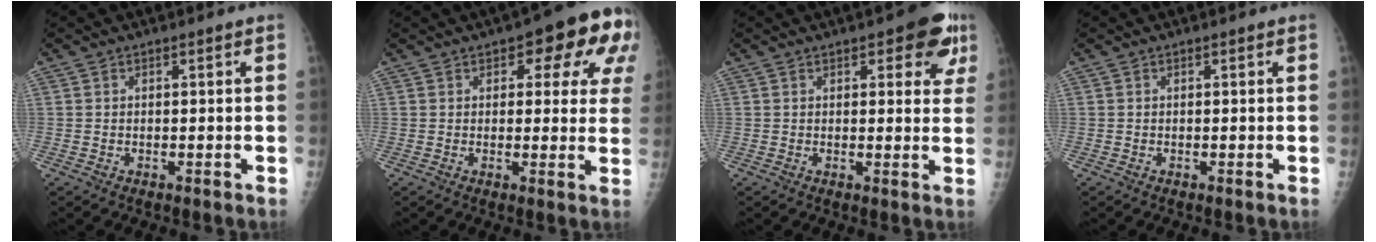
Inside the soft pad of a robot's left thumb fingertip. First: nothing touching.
{"total": 13.6, "force": [5.9, 6.1, 10.6], "torque": [-0.079, -0.006, 0.061]}
{"total": 8.3, "force": [4.3, 3.7, 6.1], "torque": [-0.034, -0.011, 0.044]}
{"total": 0.0}